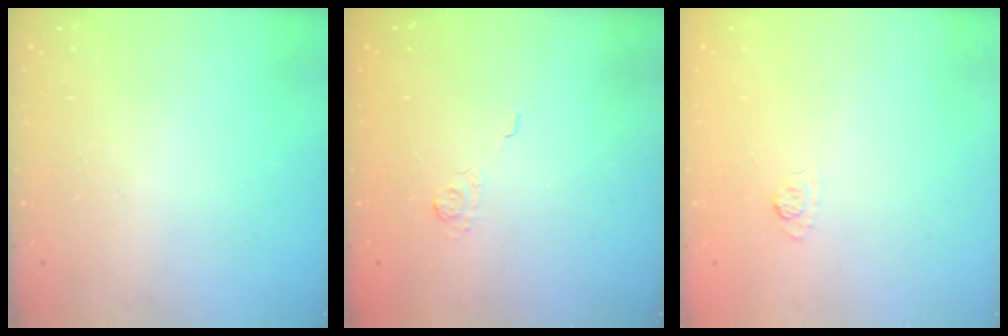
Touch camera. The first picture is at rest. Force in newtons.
{"total": 2.0, "press": 1.4, "slide": 1.4}
{"total": 2.2, "press": 1.8, "slide": 1.3}